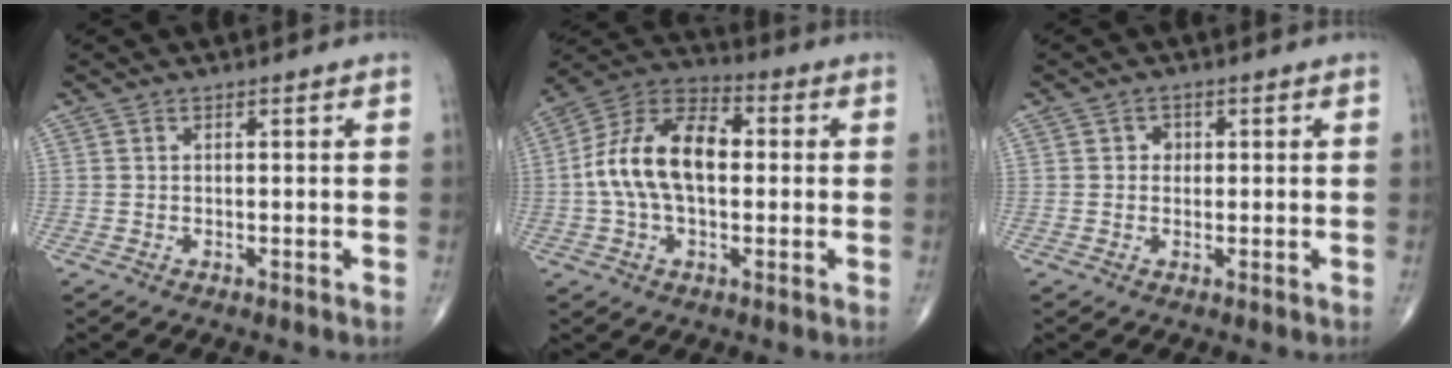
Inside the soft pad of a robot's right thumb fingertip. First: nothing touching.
{"total": 15.3, "force": [0.6, 8.8, 12.5], "torque": [-0.228, 0.036, -0.001]}
{"total": 1.6, "force": [0.2, 1.5, 0.6], "torque": [0.001, 0.003, -0.001]}